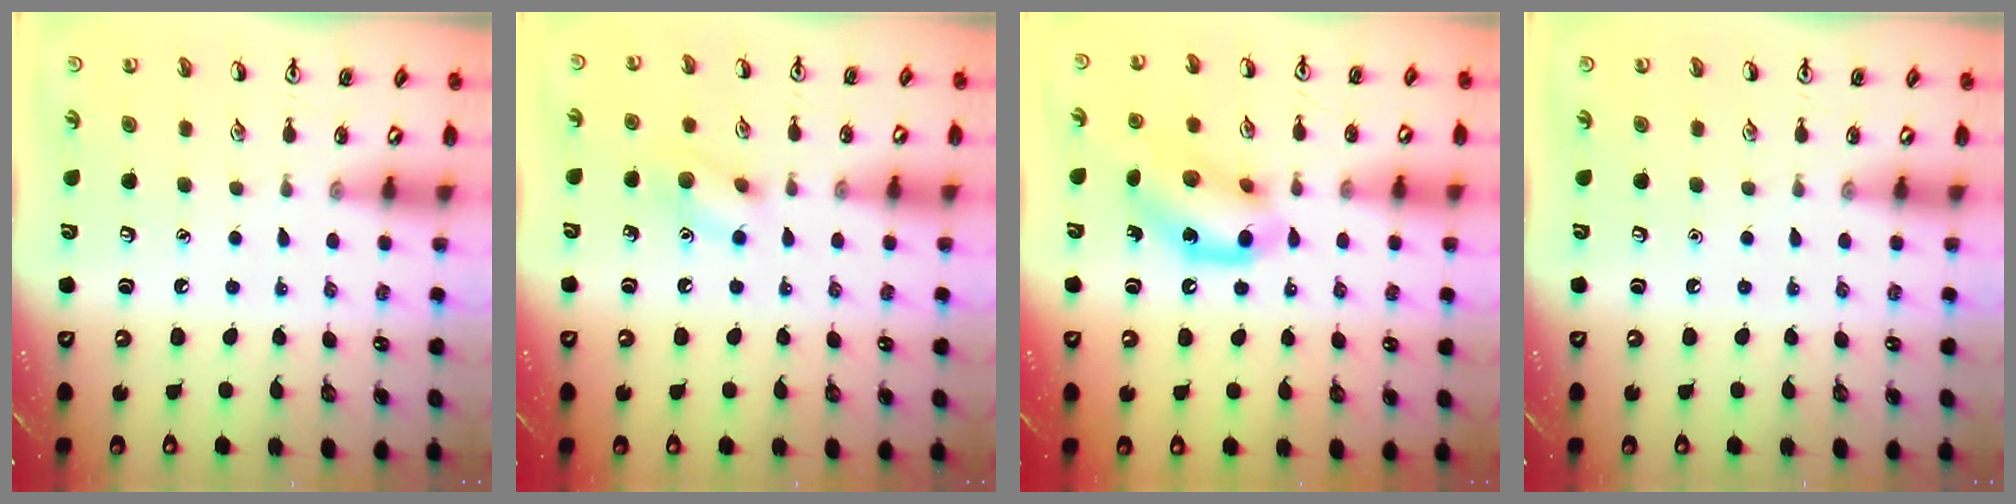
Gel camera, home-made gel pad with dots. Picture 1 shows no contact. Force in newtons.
{"total": 8.6, "press": 8.5, "slide": 1.0}
{"total": 13.2, "press": 12.9, "slide": 2.8}
{"total": 0.0}